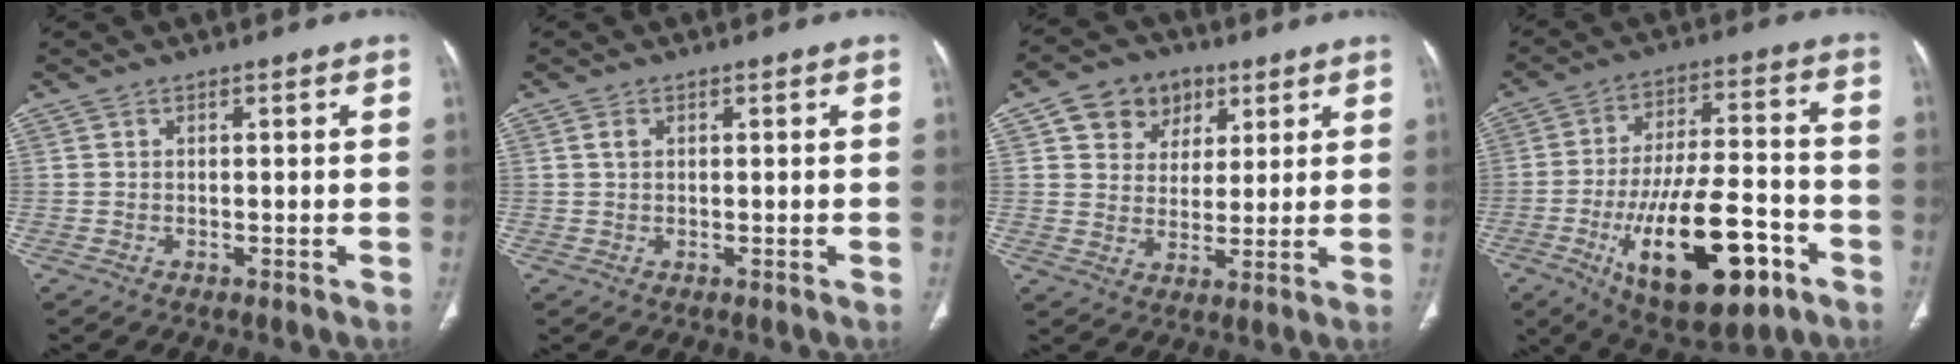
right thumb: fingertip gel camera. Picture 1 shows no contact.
{"total": 1.1, "force": [0.4, 0.7, 0.8], "torque": [-0.013, 0.001, 0.009]}
{"total": 9.9, "force": [4.5, 8.0, 3.7], "torque": [-0.026, -0.011, 0.073]}
{"total": 22.5, "force": [-9.1, 9.3, 18.3], "torque": [-0.296, 0.036, -0.132]}